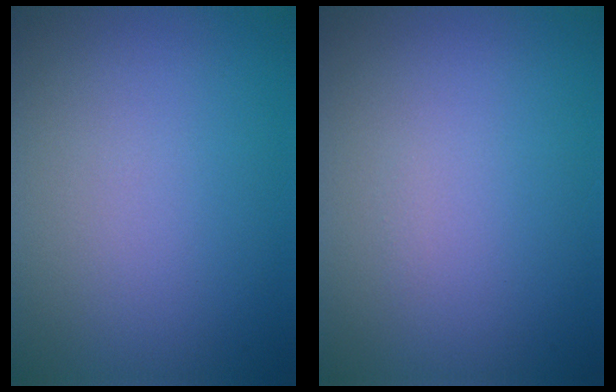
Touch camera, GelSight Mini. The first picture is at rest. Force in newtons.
{"total": 0.0}